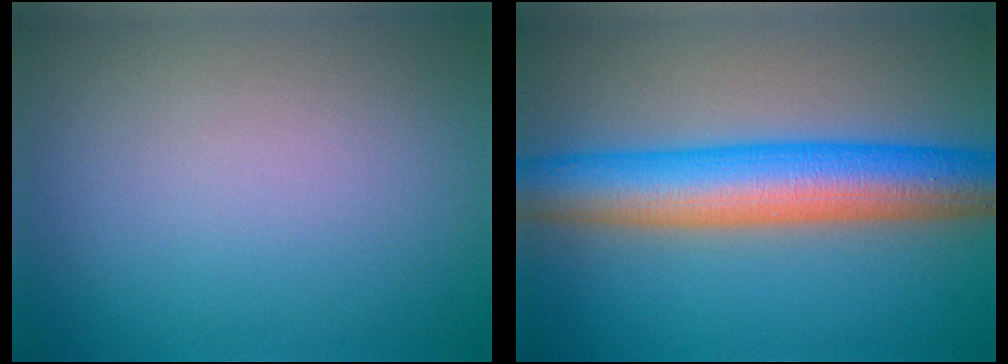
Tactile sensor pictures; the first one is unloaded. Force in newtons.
{"total": 9.3, "press": 9.2, "slide": 0.3}